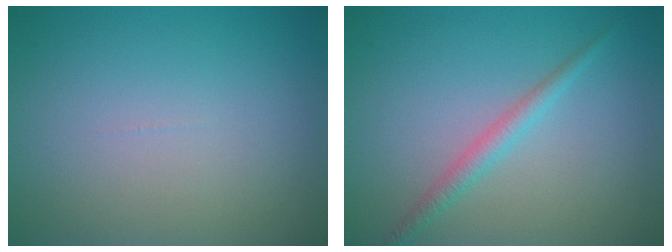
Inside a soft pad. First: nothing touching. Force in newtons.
{"total": 1.8, "press": 1.8, "slide": 0.0}